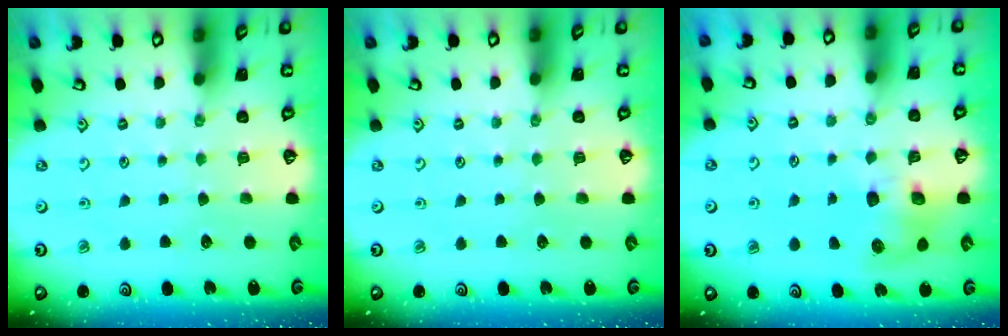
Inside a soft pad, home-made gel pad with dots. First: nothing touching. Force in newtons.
{"total": 0.0}
{"total": 7.6, "press": 7.5, "slide": 1.1}